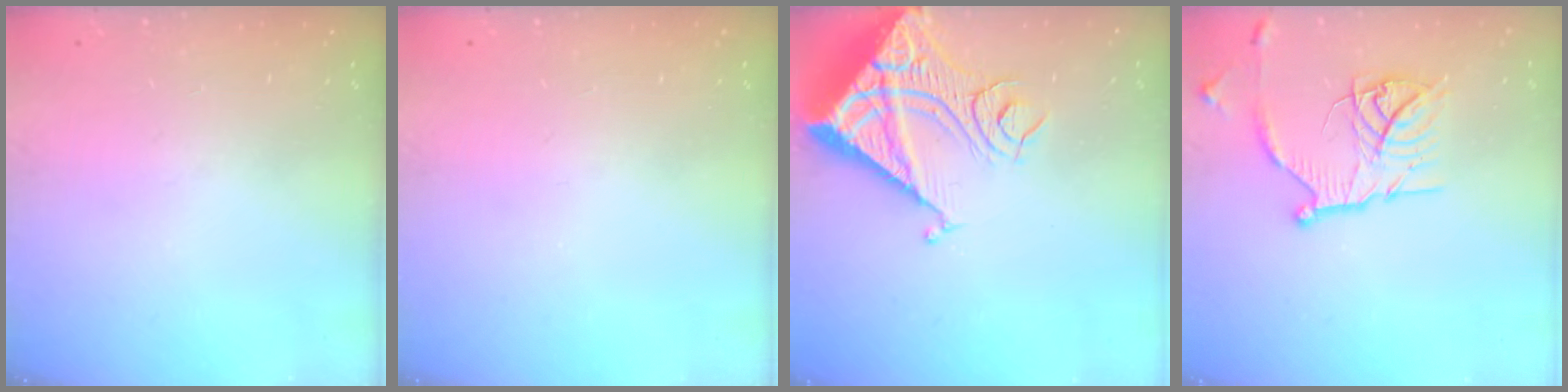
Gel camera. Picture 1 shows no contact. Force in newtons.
{"total": 0.0}
{"total": 16.7, "press": 16.6, "slide": 2.1}
{"total": 16.4, "press": 16.4, "slide": 1.3}